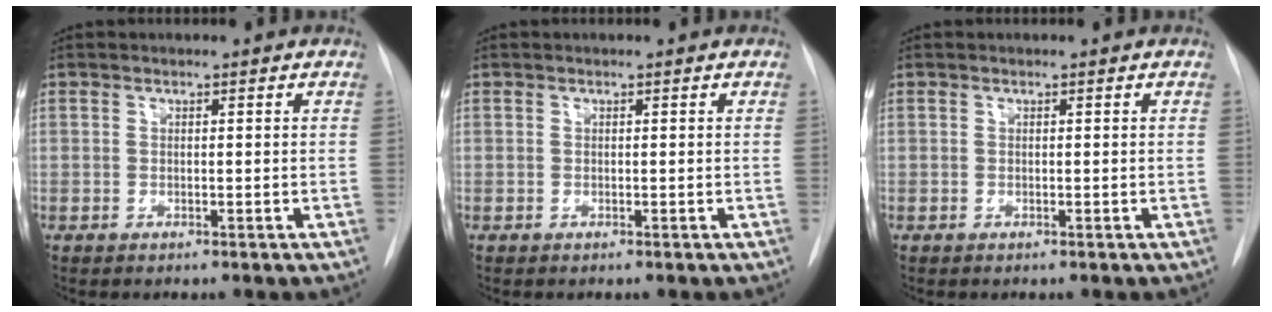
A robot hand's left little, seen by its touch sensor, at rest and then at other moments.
{"total": 0.0}
{"total": 0.0}